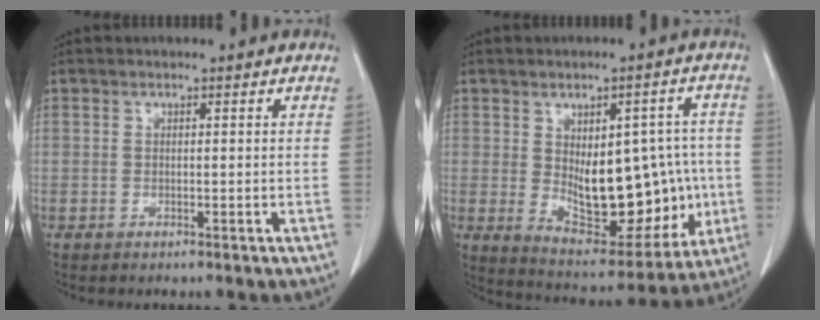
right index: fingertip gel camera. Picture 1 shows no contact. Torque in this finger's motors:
{"motor_torque": [0.53, 0.19, 0.41, 0.15]}